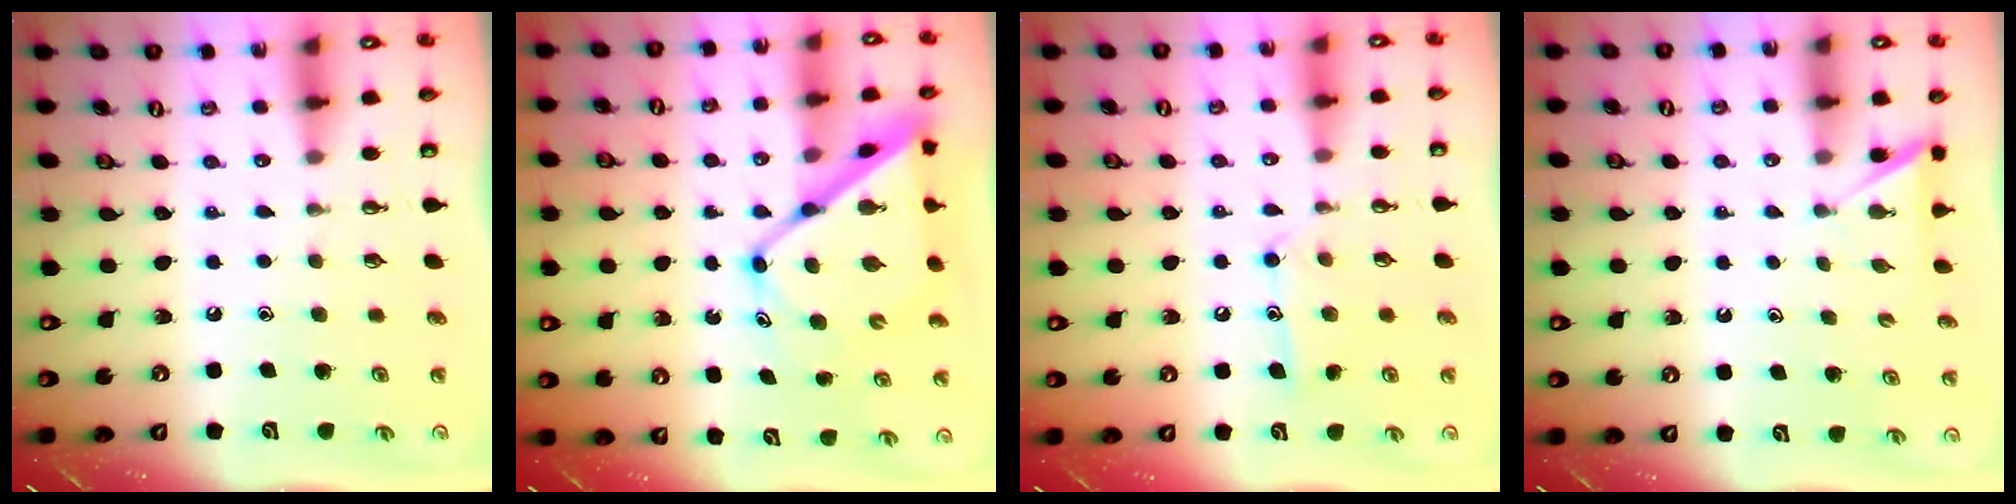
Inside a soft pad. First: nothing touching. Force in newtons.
{"total": 14.5, "press": 14.5, "slide": 1.0}
{"total": 10.5, "press": 10.4, "slide": 0.8}
{"total": 2.7, "press": 2.7, "slide": 0.2}